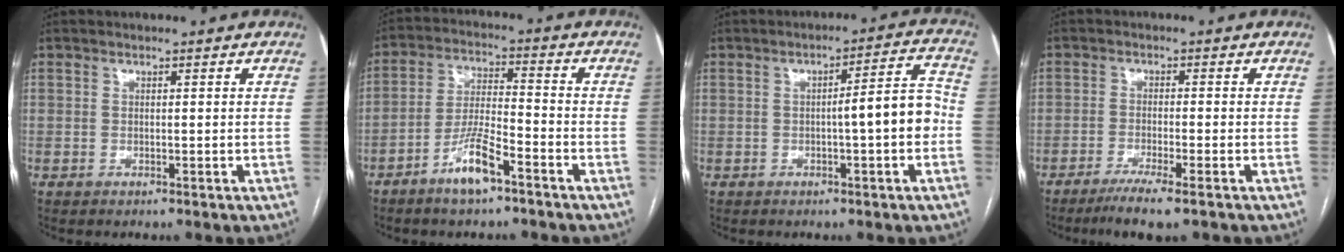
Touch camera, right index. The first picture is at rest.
{"total": 7.9, "force": [-5.0, 1.3, 5.9], "torque": [-0.122, 0.000, -0.095]}
{"total": 7.2, "force": [-1.2, 0.5, 7.1], "torque": [-0.095, 0.021, -0.019]}
{"total": 6.1, "force": [-4.3, -0.1, 4.4], "torque": [-0.072, -0.014, -0.072]}